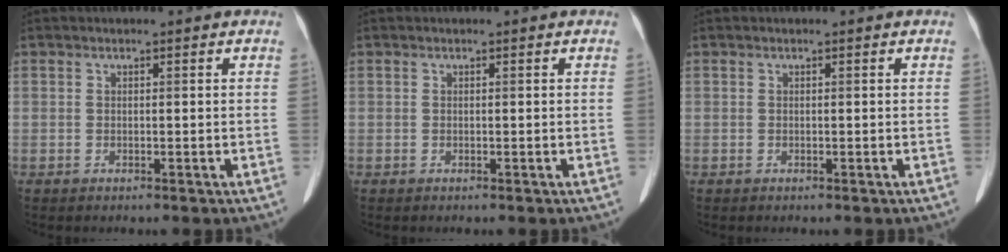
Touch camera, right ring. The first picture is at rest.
{"total": 0.0}
{"total": 0.0}